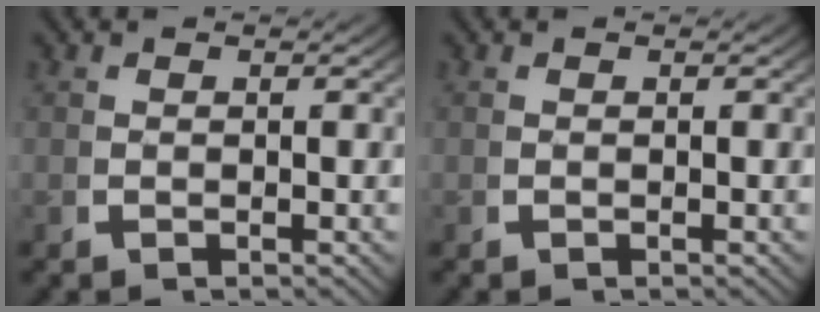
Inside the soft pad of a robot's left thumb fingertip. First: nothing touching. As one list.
[{"total": 0.0}]